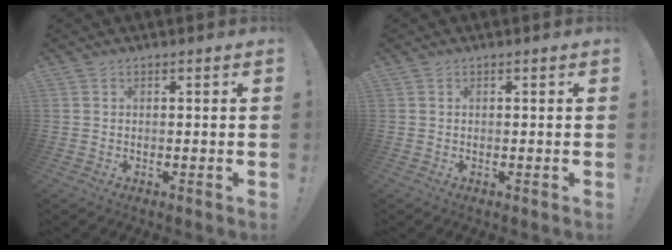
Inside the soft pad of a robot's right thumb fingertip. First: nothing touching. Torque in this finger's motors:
{"motor_torque": [0.07, -0.01, 0.00, 0.00, 0.06]}